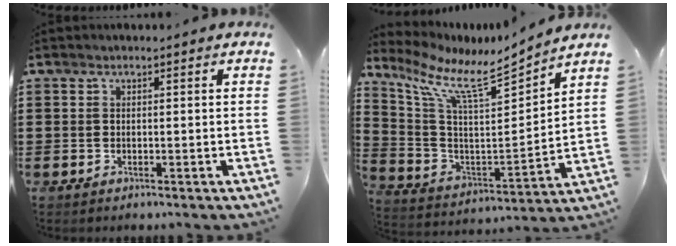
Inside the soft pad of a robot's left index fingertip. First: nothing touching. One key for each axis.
{"total": 8.9, "fx": 7.1, "fy": 1.3, "fz": 5.2, "tx": -0.132, "ty": -0.055, "tz": 0.113}